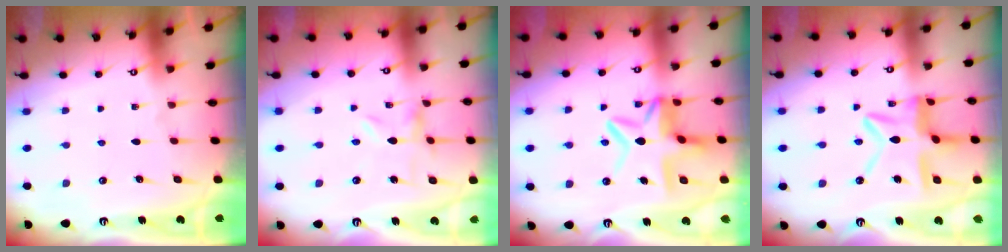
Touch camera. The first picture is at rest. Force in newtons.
{"total": 0.0}
{"total": 10.5, "press": 10.4, "slide": 1.3}
{"total": 11.5, "press": 11.5, "slide": 0.6}